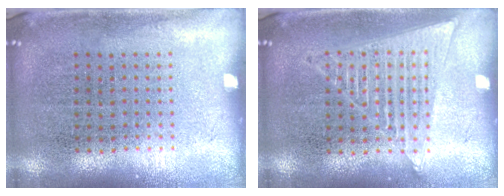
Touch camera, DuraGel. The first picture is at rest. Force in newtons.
{"total": 1.4, "press": 1.4, "slide": 0.1}